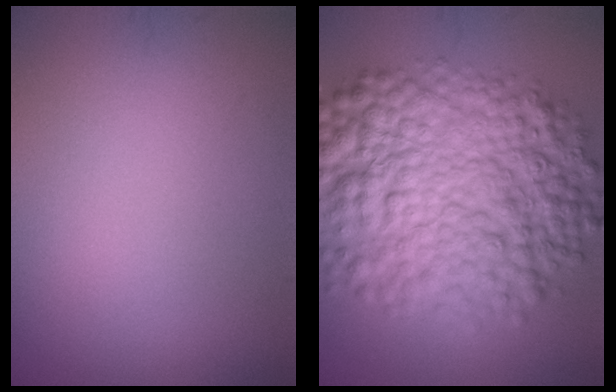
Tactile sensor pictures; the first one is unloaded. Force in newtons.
{"total": 11.9, "press": 11.9, "slide": 0.1}